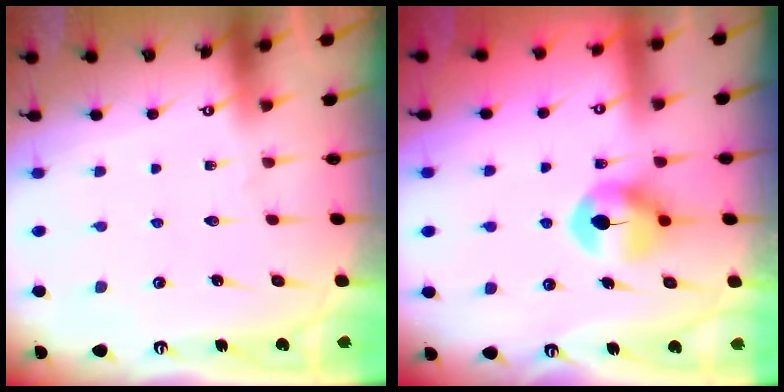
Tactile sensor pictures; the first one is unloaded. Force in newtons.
{"total": 8.5, "press": 8.5, "slide": 0.5}